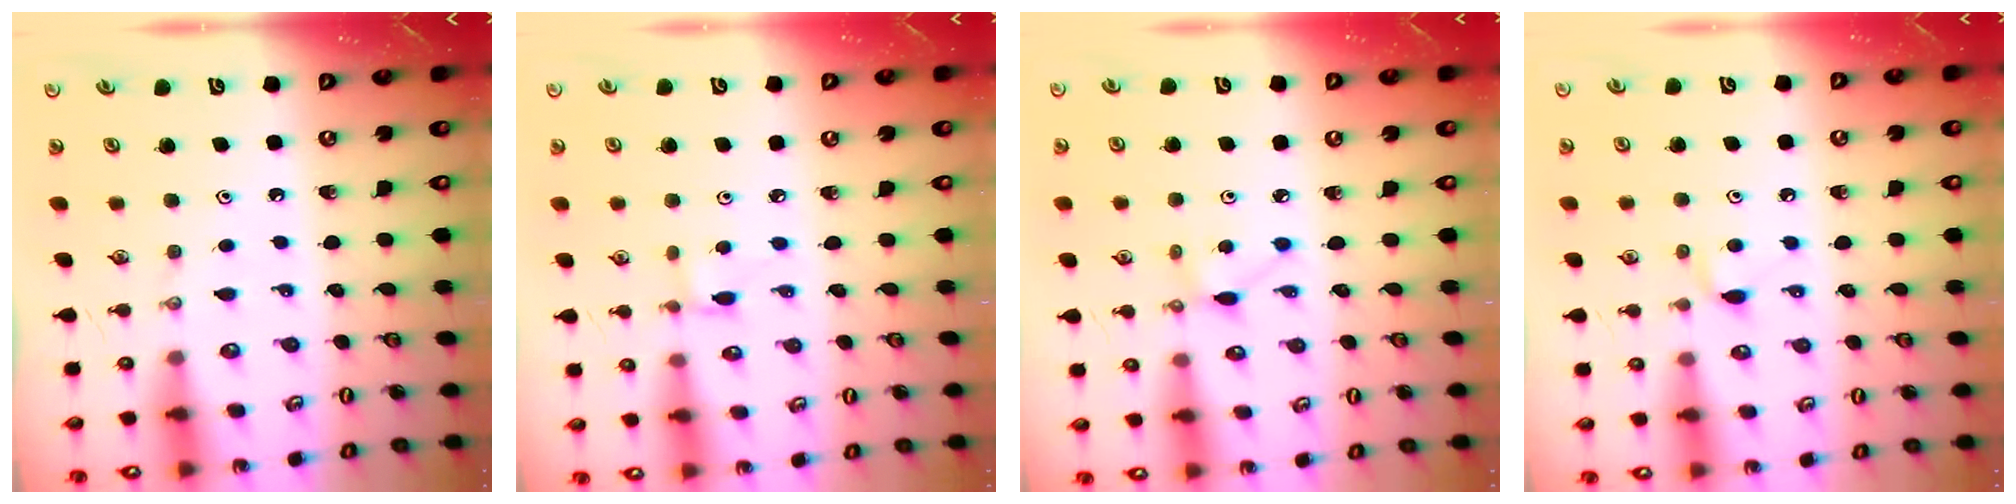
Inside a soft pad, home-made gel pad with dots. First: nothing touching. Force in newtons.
{"total": 1.2, "press": 1.2, "slide": 0.1}
{"total": 2.9, "press": 2.9, "slide": 0.3}
{"total": 5.2, "press": 5.1, "slide": 0.6}